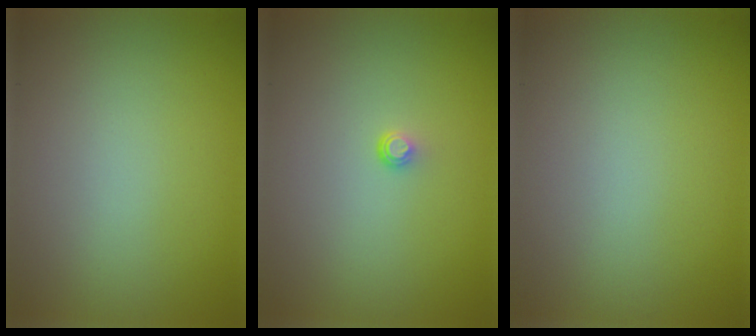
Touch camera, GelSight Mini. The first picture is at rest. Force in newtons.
{"total": 0.7, "press": 0.4, "slide": 0.6}
{"total": 0.0}